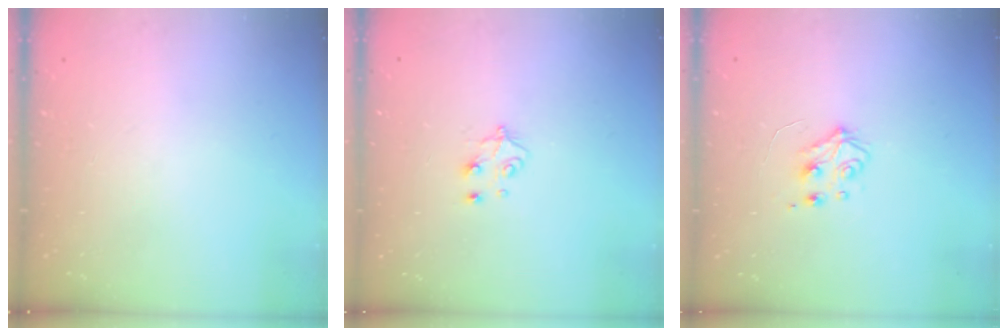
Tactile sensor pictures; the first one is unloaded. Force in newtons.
{"total": 5.3, "press": 5.2, "slide": 0.8}
{"total": 5.5, "press": 5.5, "slide": 0.6}